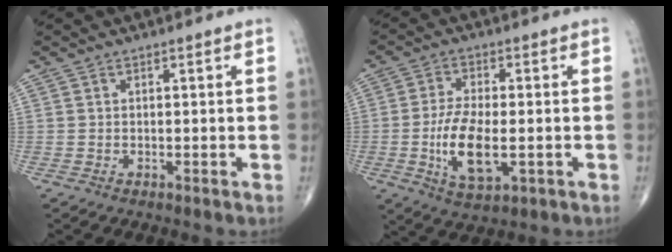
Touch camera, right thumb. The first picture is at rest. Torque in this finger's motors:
{"motor_torque": [0.96, 1.93, 1.29, 0.13, 0.34]}